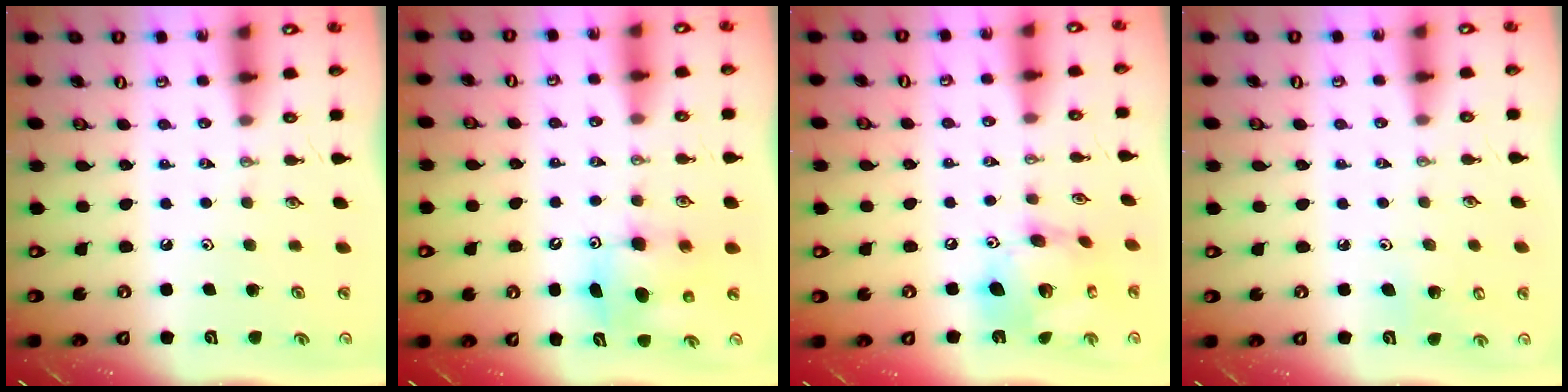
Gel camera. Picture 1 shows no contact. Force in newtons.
{"total": 7.9, "press": 7.7, "slide": 2.0}
{"total": 16.4, "press": 16.3, "slide": 1.7}
{"total": 4.8, "press": 4.7, "slide": 0.6}